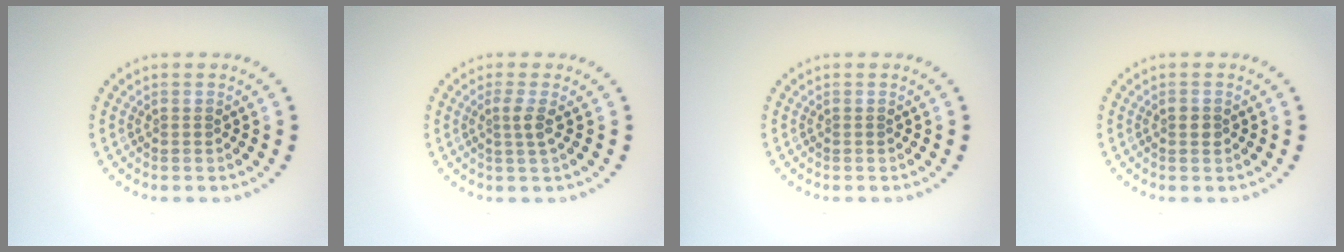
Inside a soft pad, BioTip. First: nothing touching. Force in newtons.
{"total": 1.5, "press": 1.0, "slide": 1.1}
{"total": 0.0}
{"total": 1.0, "press": 1.0, "slide": 0.1}